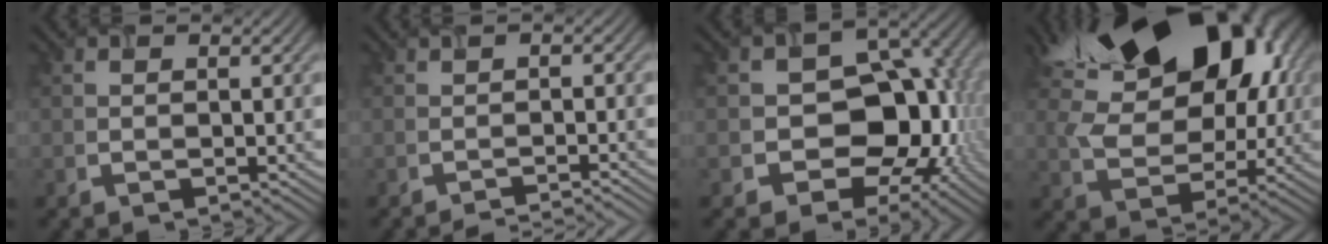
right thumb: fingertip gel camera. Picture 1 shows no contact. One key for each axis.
{"total": 1.8, "fx": -1.6, "fy": 0.0, "fz": 0.9, "tx": -0.011, "ty": 0.000, "tz": -0.030}
{"total": 13.8, "fx": -2.6, "fy": 10.4, "fz": 8.7, "tx": -0.094, "ty": -0.010, "tz": -0.068}
{"total": 20.4, "fx": 9.2, "fy": 13.0, "fz": 12.9, "tx": -0.215, "ty": 0.051, "tz": 0.157}